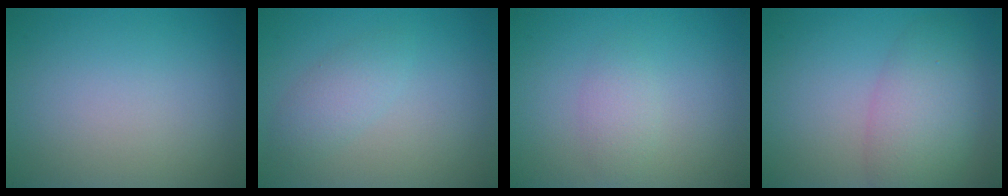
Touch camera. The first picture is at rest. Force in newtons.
{"total": 2.1, "press": 2.1, "slide": 0.1}
{"total": 1.7, "press": 1.7, "slide": 0.0}
{"total": 5.3, "press": 5.3, "slide": 0.3}